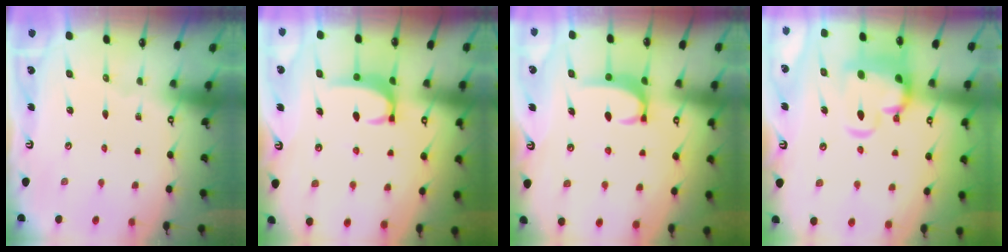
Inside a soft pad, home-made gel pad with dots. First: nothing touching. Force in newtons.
{"total": 3.5, "press": 3.4, "slide": 0.4}
{"total": 3.4, "press": 3.3, "slide": 0.4}
{"total": 7.3, "press": 7.0, "slide": 1.7}